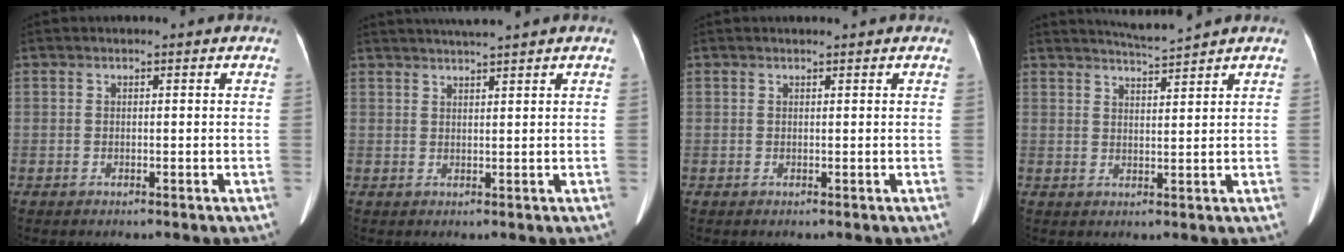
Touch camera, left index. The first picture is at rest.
{"total": 4.2, "force": [3.8, -1.0, 1.7], "torque": [-0.024, 0.017, 0.064]}
{"total": 0.7, "force": [0.7, 0.0, 0.2], "torque": [-0.007, 0.006, 0.013]}
{"total": 3.6, "force": [3.4, -1.3, 0.3], "torque": [-0.008, -0.006, 0.064]}